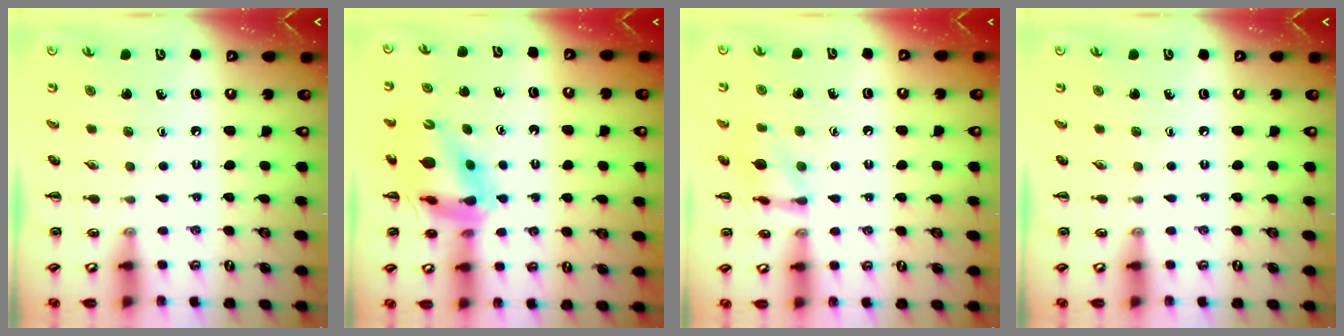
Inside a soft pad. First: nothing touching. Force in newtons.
{"total": 11.2, "press": 10.7, "slide": 3.4}
{"total": 9.4, "press": 9.4, "slide": 0.7}
{"total": 0.0}